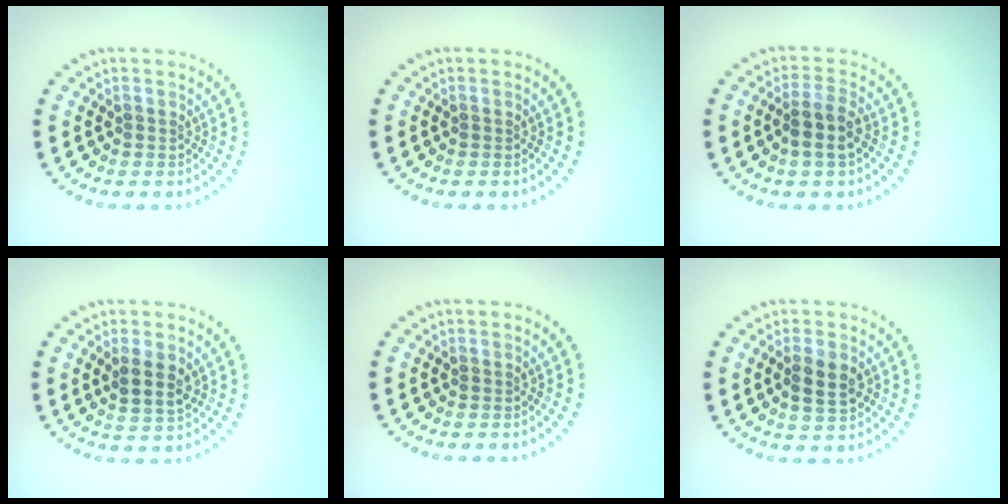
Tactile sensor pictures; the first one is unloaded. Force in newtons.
{"total": 0.0}
{"total": 2.5, "press": 2.3, "slide": 1.0}
{"total": 2.6, "press": 2.4, "slide": 1.0}
{"total": 0.0}
{"total": 2.8, "press": 2.8, "slide": 0.4}